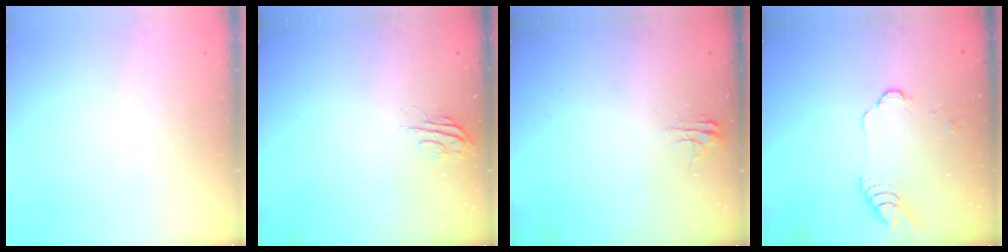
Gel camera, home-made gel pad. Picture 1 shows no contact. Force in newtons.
{"total": 4.5, "press": 4.5, "slide": 0.5}
{"total": 3.6, "press": 3.5, "slide": 0.3}
{"total": 5.3, "press": 5.3, "slide": 0.6}